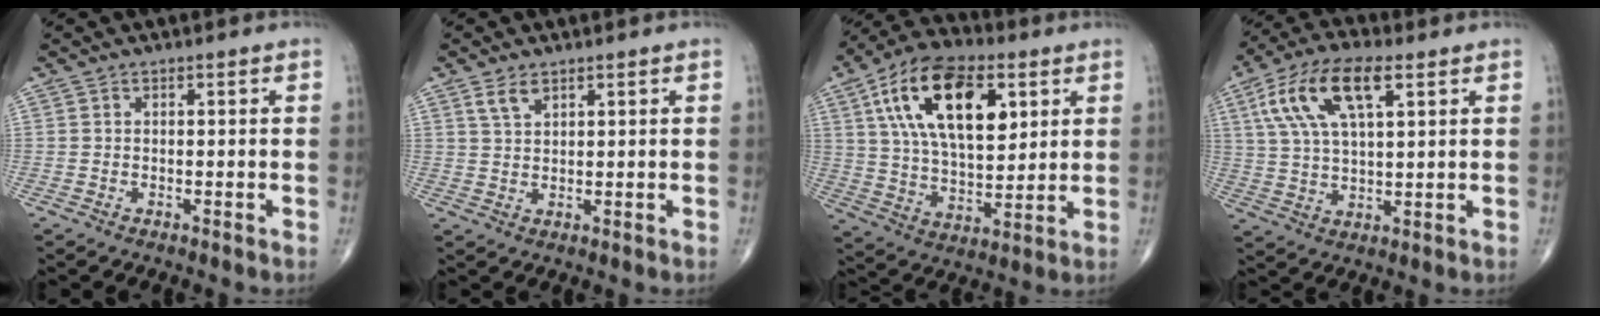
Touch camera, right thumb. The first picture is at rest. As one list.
[{"total": 3.0, "force": [2.0, 1.4, 1.8], "torque": [-0.033, -0.006, 0.044]}, {"total": 21.3, "force": [7.6, 11.0, 16.5], "torque": [-0.265, -0.017, 0.130]}, {"total": 14.3, "force": [5.8, 6.0, 11.6], "torque": [-0.229, 0.006, 0.105]}]